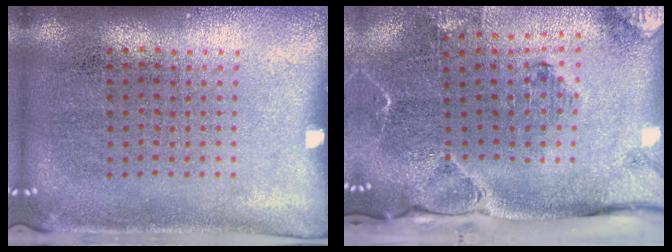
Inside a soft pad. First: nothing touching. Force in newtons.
{"total": 3.1, "press": 2.3, "slide": 2.1}